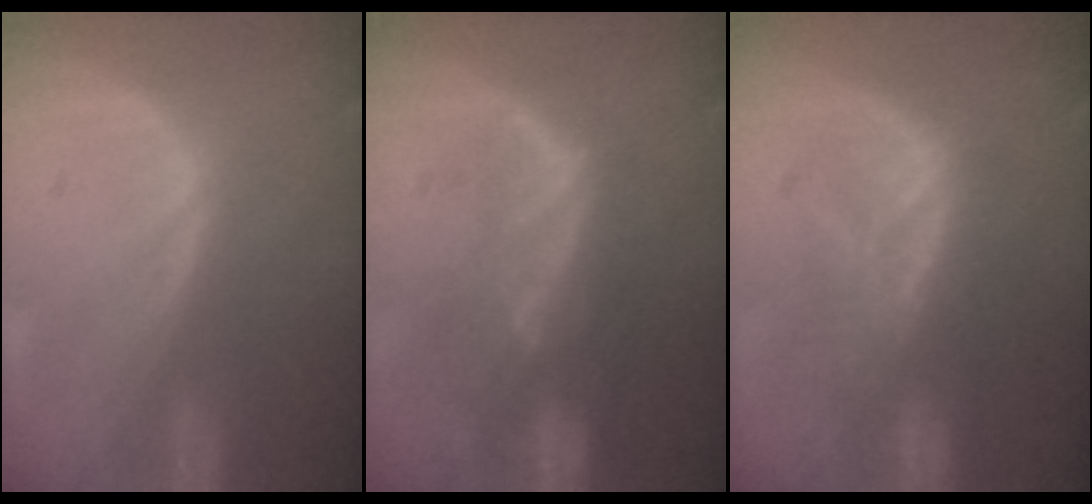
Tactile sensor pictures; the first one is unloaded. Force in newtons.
{"total": 10.1, "press": 8.6, "slide": 5.3}
{"total": 8.1, "press": 7.9, "slide": 1.6}